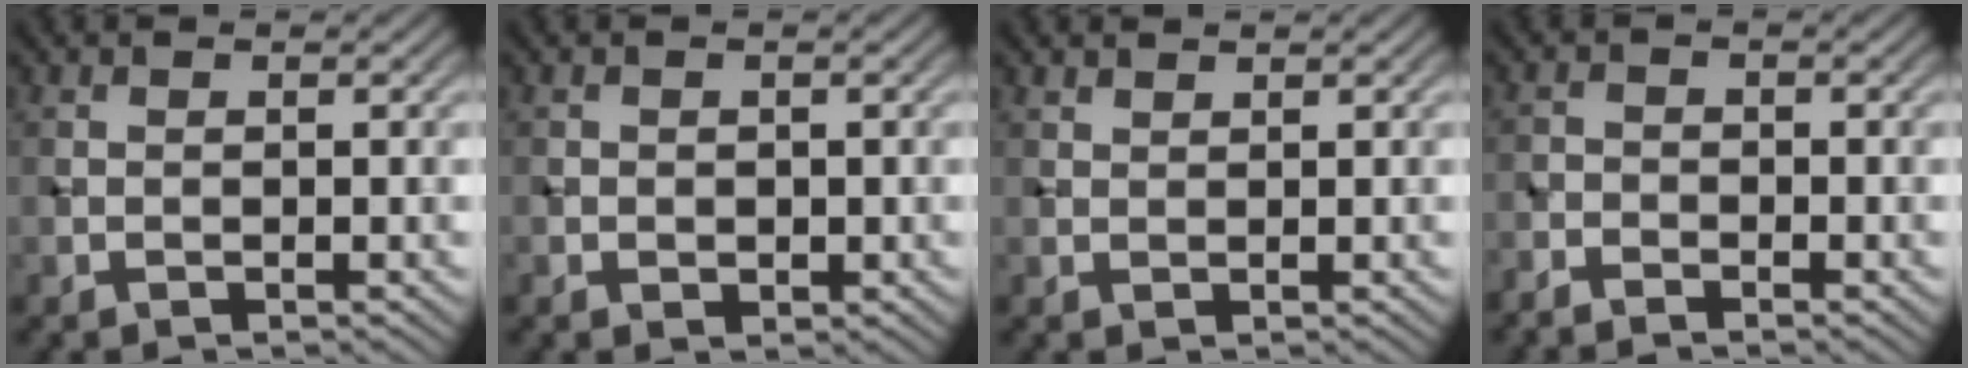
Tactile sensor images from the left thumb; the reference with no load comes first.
{"total": 1.0, "force": [-0.1, 0.9, 0.5], "torque": [-0.008, -0.006, -0.002]}
{"total": 0.9, "force": [0.8, 0.2, 0.2], "torque": [-0.006, 0.002, 0.021]}
{"total": 2.3, "force": [-2.1, 0.6, 0.7], "torque": [-0.016, -0.005, -0.048]}